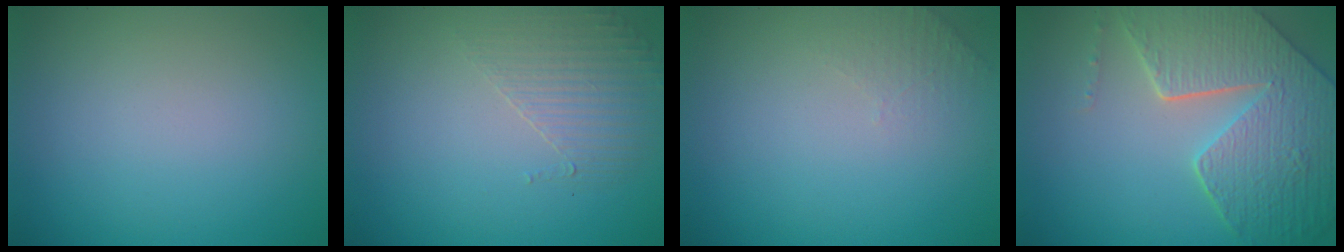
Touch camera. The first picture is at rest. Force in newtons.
{"total": 1.7, "press": 0.9, "slide": 1.4}
{"total": 1.3, "press": 1.2, "slide": 0.3}
{"total": 8.4, "press": 6.0, "slide": 5.8}